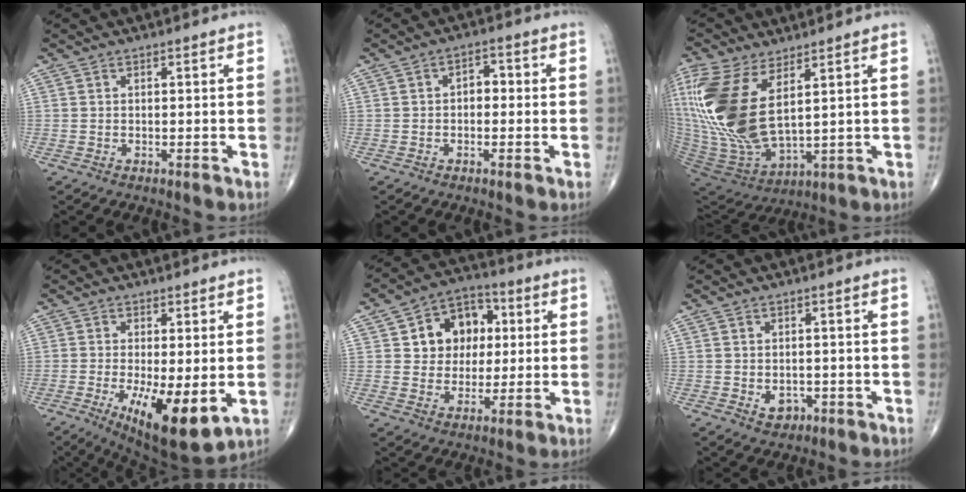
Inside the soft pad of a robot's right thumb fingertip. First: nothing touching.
{"total": 3.1, "force": [-0.1, 2.1, 2.3], "torque": [-0.021, 0.014, -0.010]}
{"total": 20.8, "force": [6.4, 9.7, 17.3], "torque": [-0.396, -0.034, 0.136]}
{"total": 12.9, "force": [-3.2, 4.3, 11.7], "torque": [-0.189, -0.026, -0.038]}
{"total": 12.2, "force": [2.7, 9.8, 6.8], "torque": [-0.051, 0.009, 0.040]}
{"total": 3.1, "force": [-1.0, 2.4, 1.7], "torque": [-0.010, 0.003, -0.007]}